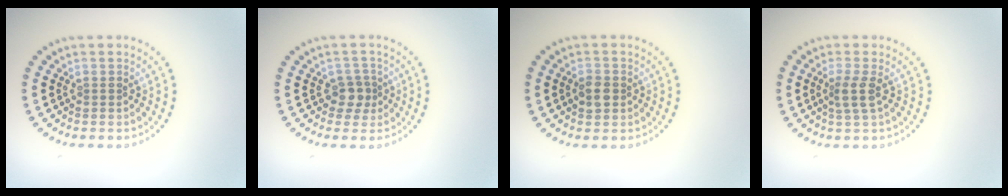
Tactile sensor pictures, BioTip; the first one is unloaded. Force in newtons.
{"total": 1.8, "press": 1.6, "slide": 0.9}
{"total": 1.9, "press": 1.8, "slide": 0.3}
{"total": 1.9, "press": 1.5, "slide": 1.1}